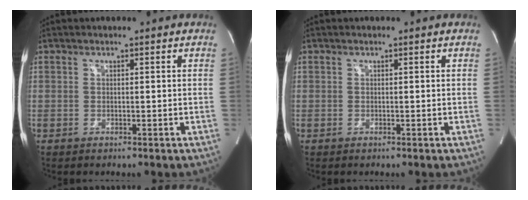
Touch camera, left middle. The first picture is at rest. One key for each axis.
{"total": 0.0}